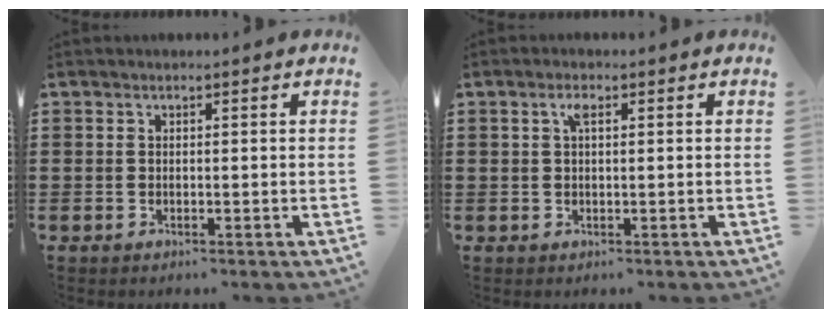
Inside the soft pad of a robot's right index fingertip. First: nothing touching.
{"total": 1.8, "force": [0.6, 0.6, 1.6], "torque": [-0.034, 0.007, 0.008]}